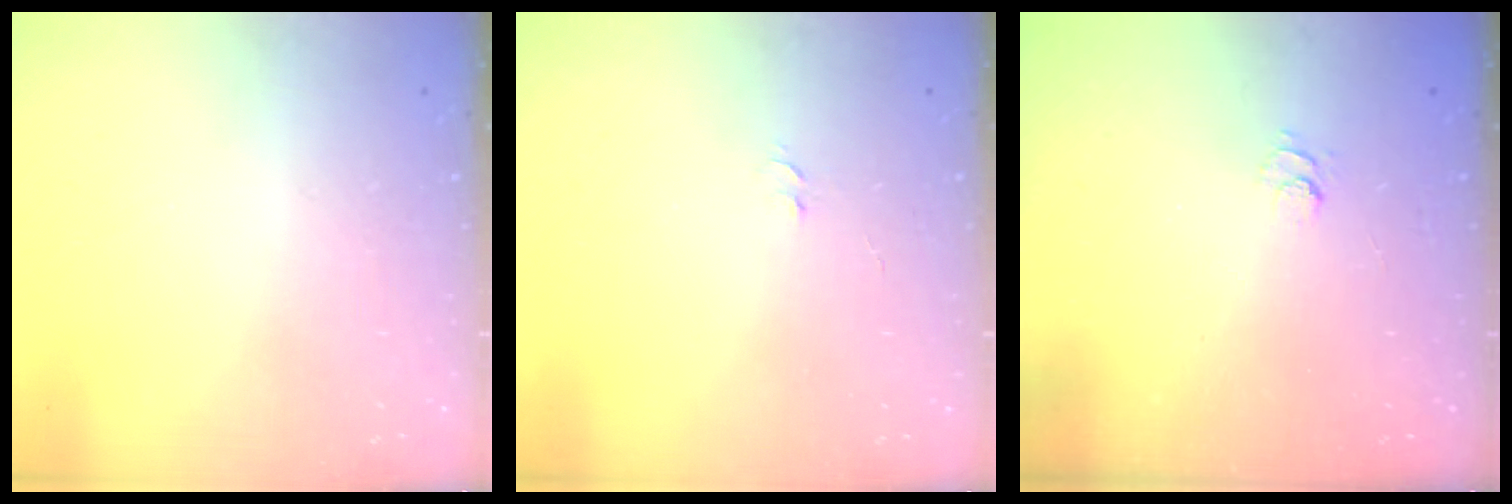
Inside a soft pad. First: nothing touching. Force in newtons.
{"total": 3.5, "press": 3.5, "slide": 0.3}
{"total": 2.5, "press": 2.0, "slide": 1.4}